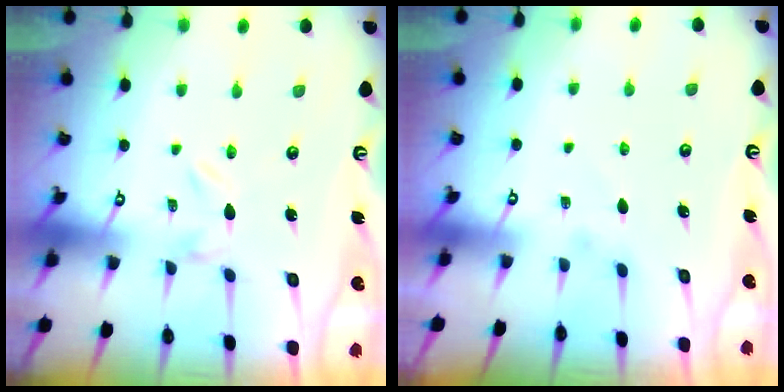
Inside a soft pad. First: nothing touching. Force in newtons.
{"total": 1.6, "press": 1.6, "slide": 0.3}